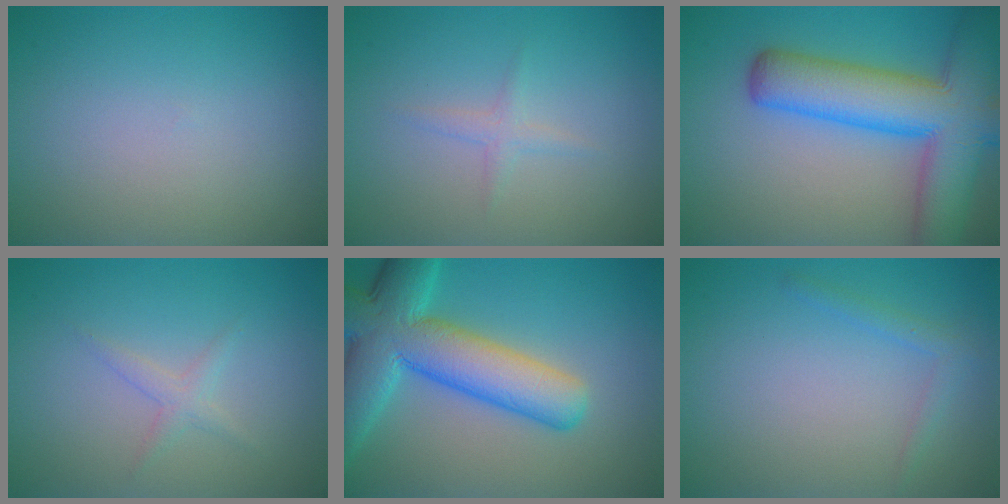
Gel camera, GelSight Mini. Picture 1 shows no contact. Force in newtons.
{"total": 1.1, "press": 1.1, "slide": 0.0}
{"total": 11.0, "press": 11.0, "slide": 0.4}
{"total": 1.3, "press": 1.3, "slide": 0.1}
{"total": 10.3, "press": 10.3, "slide": 0.4}
{"total": 1.3, "press": 1.3, "slide": 0.1}